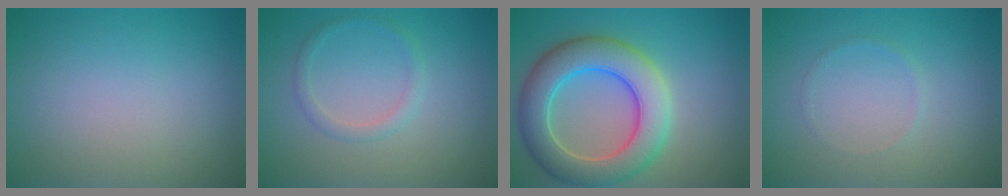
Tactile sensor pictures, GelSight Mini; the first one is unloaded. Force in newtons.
{"total": 1.5, "press": 1.5, "slide": 0.1}
{"total": 7.9, "press": 7.9, "slide": 0.5}
{"total": 0.6, "press": 0.6, "slide": 0.1}